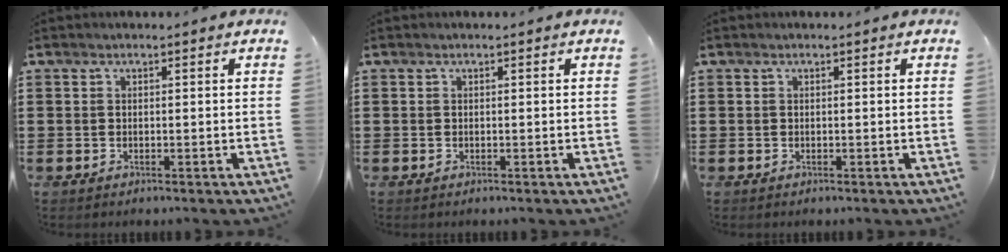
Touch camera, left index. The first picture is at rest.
{"total": 0.0}
{"total": 0.0}